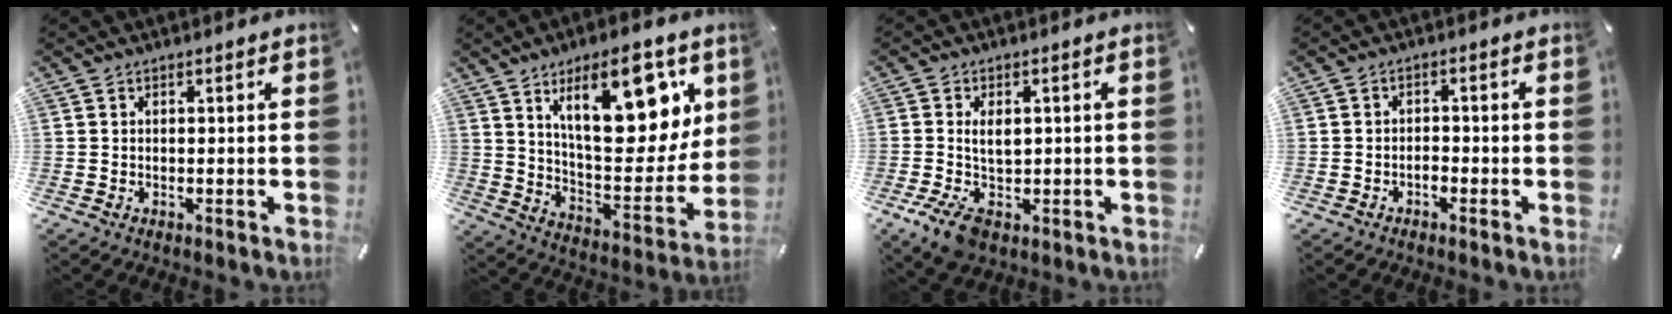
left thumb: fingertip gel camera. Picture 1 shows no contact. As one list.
[{"total": 21.6, "force": [10.8, 9.2, 16.3], "torque": [-0.225, -0.054, 0.170]}, {"total": 8.0, "force": [-0.4, 5.6, 5.7], "torque": [-0.097, -0.001, -0.008]}, {"total": 1.7, "force": [-1.0, 1.1, 0.8], "torque": [-0.018, 0.007, -0.022]}]